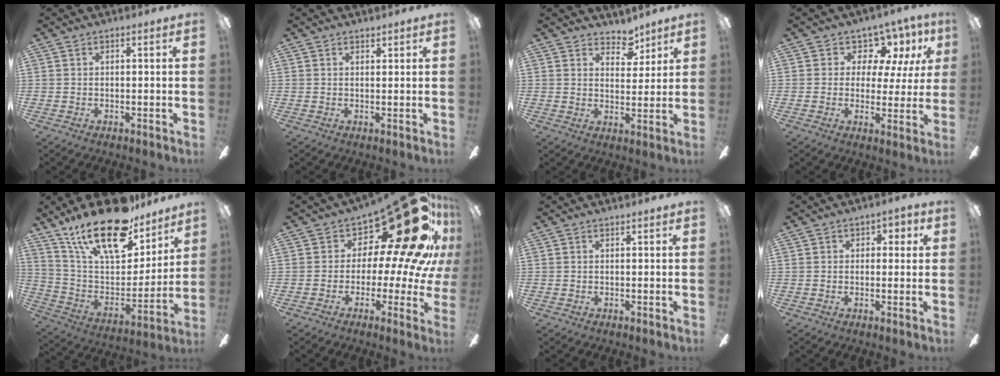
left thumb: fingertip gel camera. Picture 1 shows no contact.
{"total": 1.0, "force": [1.0, 0.4, 0.1], "torque": [-0.003, 0.000, 0.019]}
{"total": 6.2, "force": [4.9, 3.2, 1.8], "torque": [-0.012, -0.028, 0.085]}
{"total": 9.0, "force": [5.5, 6.0, 3.7], "torque": [-0.065, -0.035, 0.105]}
{"total": 24.3, "force": [17.5, 9.9, 13.5], "torque": [-0.236, -0.101, 0.306]}
{"total": 24.0, "force": [11.6, 9.8, 18.6], "torque": [-0.249, -0.089, 0.202]}
{"total": 0.0}
{"total": 2.1, "force": [-0.2, 1.7, 1.3], "torque": [-0.013, 0.007, -0.007]}